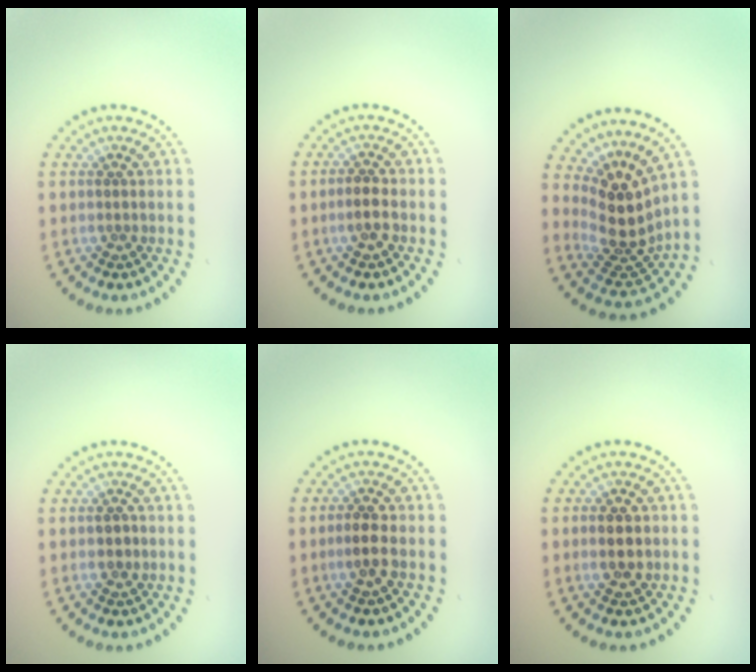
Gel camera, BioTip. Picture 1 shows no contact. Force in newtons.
{"total": 1.9, "press": 1.8, "slide": 0.5}
{"total": 4.5, "press": 3.4, "slide": 3.0}
{"total": 1.2, "press": 1.2, "slide": 0.1}
{"total": 2.1, "press": 2.1, "slide": 0.4}
{"total": 2.5, "press": 2.4, "slide": 0.2}